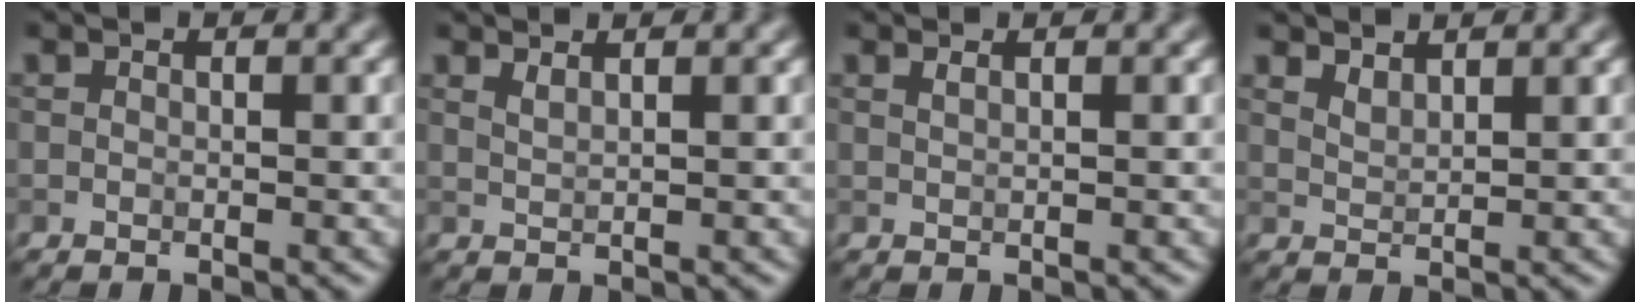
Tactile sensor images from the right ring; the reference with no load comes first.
{"total": 1.2, "force": [0.9, 0.4, 0.7], "torque": [-0.009, 0.001, 0.012]}
{"total": 0.9, "force": [0.6, 0.3, 0.6], "torque": [-0.006, 0.000, 0.006]}
{"total": 1.6, "force": [1.5, 0.3, 0.5], "torque": [-0.012, 0.001, 0.032]}